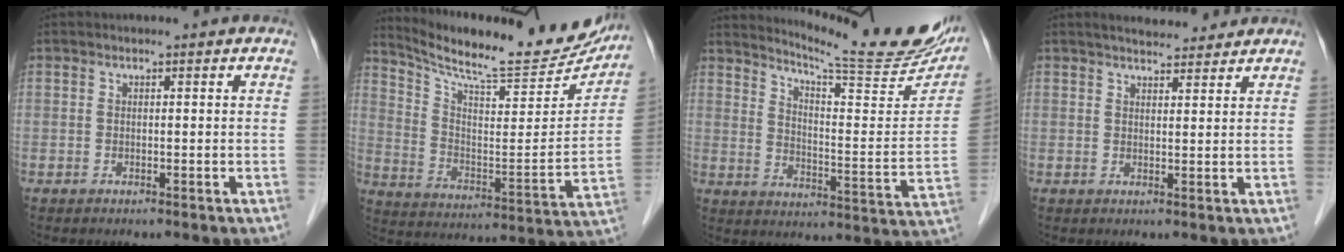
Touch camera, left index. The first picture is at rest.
{"total": 21.9, "force": [19.9, 3.5, 8.3], "torque": [-0.132, -0.058, 0.277]}
{"total": 19.3, "force": [17.3, 0.6, 8.3], "torque": [-0.126, -0.081, 0.221]}
{"total": 5.5, "force": [5.0, 1.3, 1.9], "torque": [-0.024, 0.012, 0.065]}